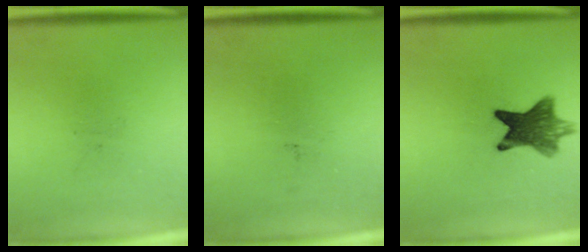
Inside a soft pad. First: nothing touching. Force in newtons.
{"total": 0.0}
{"total": 8.9}